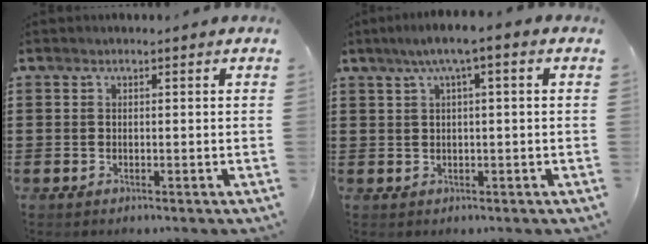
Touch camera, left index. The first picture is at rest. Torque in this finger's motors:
{"motor_torque": [1.10, -1.04, 0.53, 0.17]}